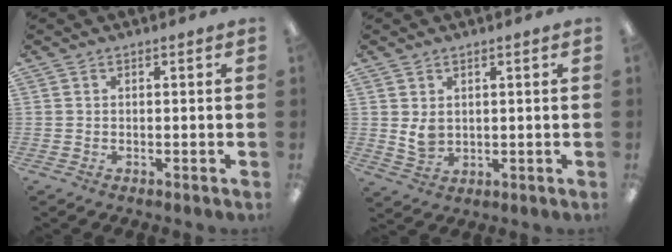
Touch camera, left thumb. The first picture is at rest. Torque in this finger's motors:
{"motor_torque": [0.32, 0.49, 0.34, -0.46, 0.01]}